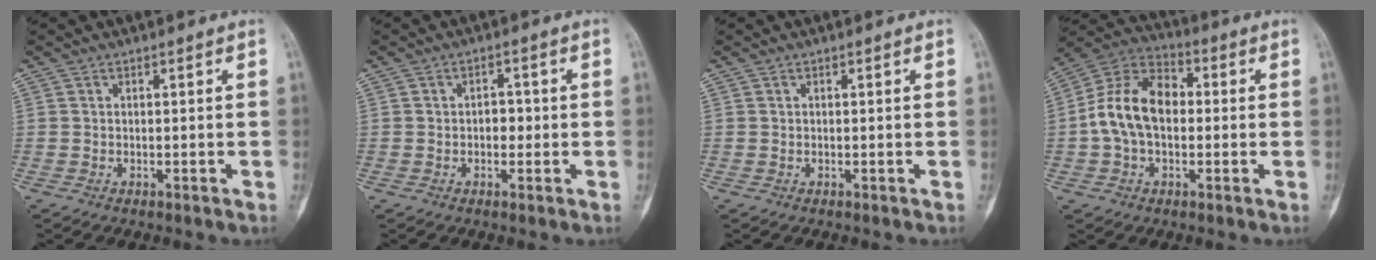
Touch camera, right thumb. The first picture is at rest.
{"total": 3.0, "force": [-0.4, 2.3, 1.9], "torque": [-0.003, 0.011, -0.011]}
{"total": 0.0}
{"total": 13.9, "force": [-0.3, 9.4, 10.3], "torque": [-0.179, 0.037, -0.016]}